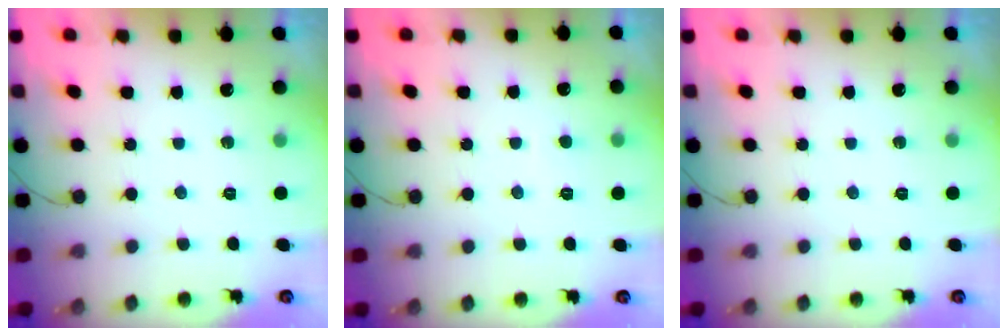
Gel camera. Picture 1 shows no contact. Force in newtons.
{"total": 2.6, "press": 2.6, "slide": 0.3}
{"total": 0.0}